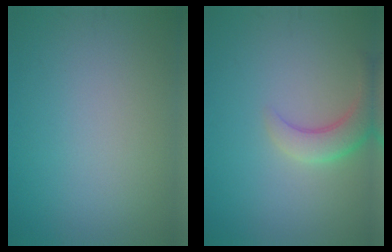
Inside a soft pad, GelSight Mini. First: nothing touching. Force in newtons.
{"total": 3.5, "press": 3.5, "slide": 0.4}